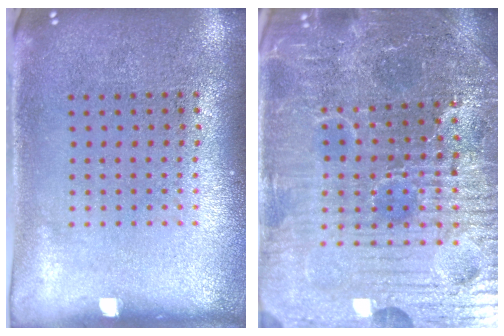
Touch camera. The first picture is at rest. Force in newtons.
{"total": 5.8, "press": 5.5, "slide": 1.8}